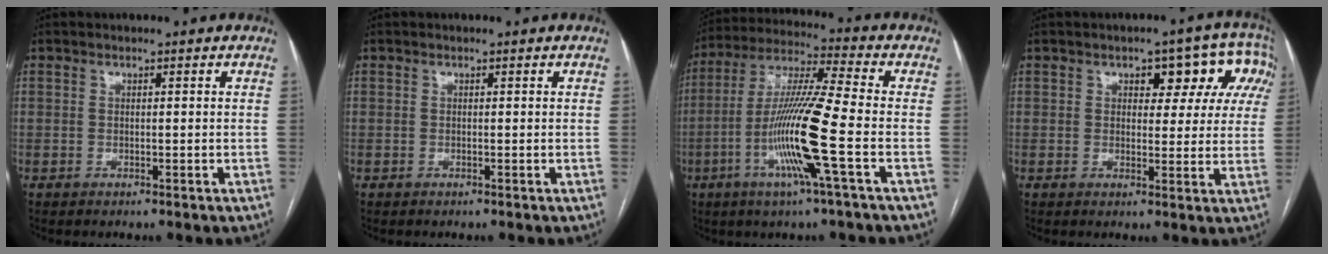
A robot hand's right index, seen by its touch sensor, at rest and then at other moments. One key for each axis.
{"total": 0.0}
{"total": 14.6, "fx": -4.3, "fy": -1.0, "fz": 13.9, "tx": -0.276, "ty": -0.010, "tz": -0.091}
{"total": 9.3, "fx": 3.8, "fy": 5.0, "fz": 6.8, "tx": -0.058, "ty": 0.029, "tz": 0.040}